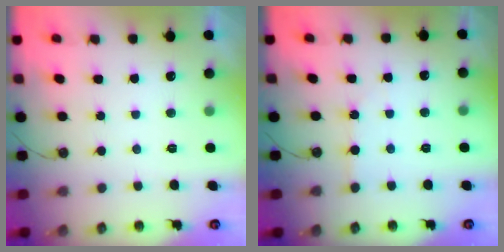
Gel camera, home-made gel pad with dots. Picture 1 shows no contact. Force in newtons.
{"total": 2.7, "press": 2.7, "slide": 0.4}